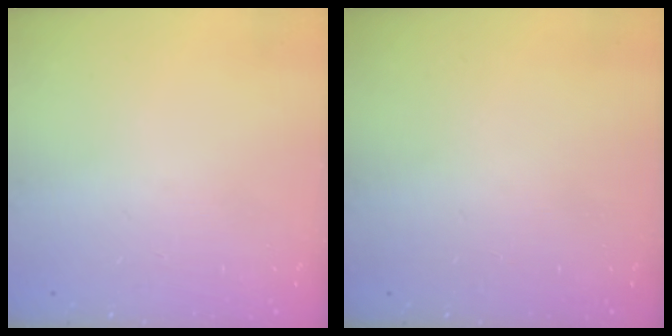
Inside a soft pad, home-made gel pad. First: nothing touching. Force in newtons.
{"total": 0.0}